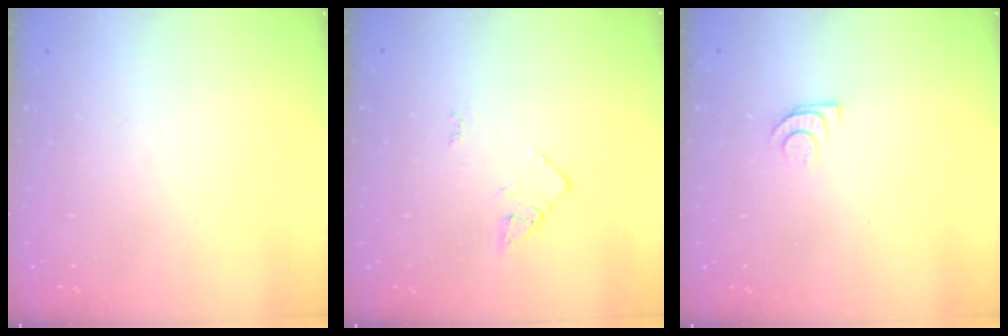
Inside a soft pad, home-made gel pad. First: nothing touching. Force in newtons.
{"total": 2.3, "press": 2.3, "slide": 0.3}
{"total": 4.9, "press": 4.9, "slide": 0.6}